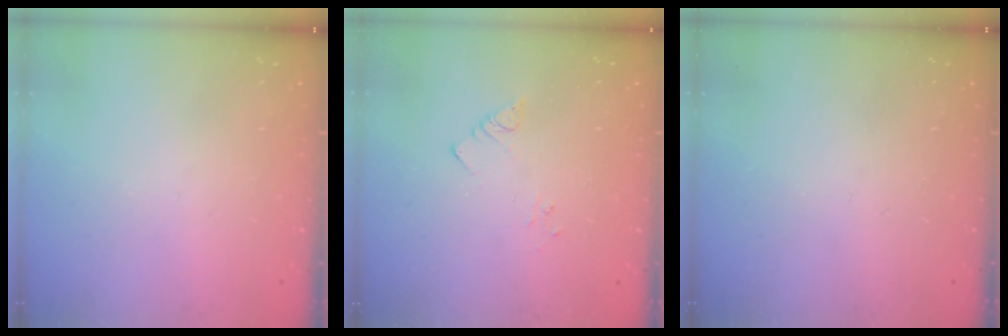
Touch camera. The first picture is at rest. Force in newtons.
{"total": 5.3, "press": 5.2, "slide": 0.6}
{"total": 0.0}